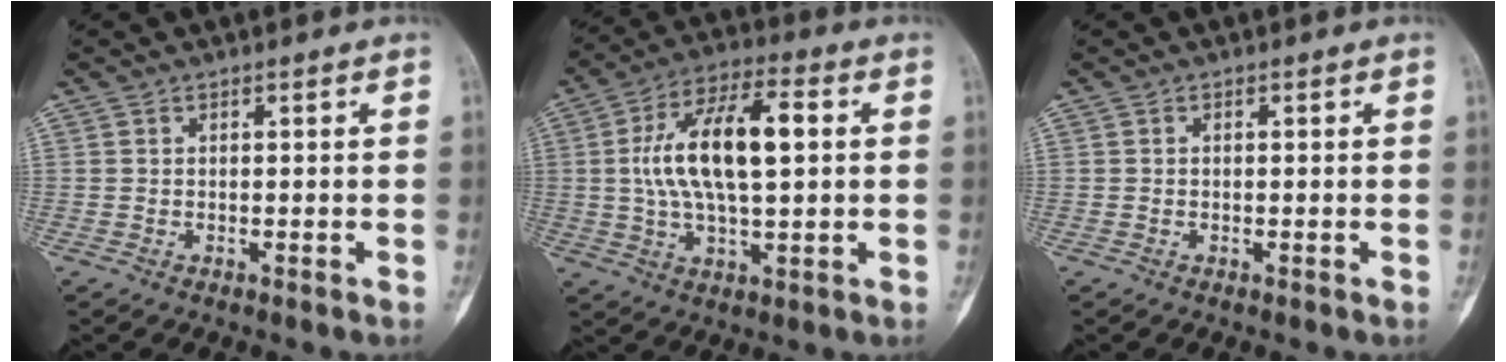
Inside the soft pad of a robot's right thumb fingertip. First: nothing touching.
{"total": 16.4, "force": [2.0, 6.9, 14.7], "torque": [-0.269, 0.021, 0.033]}
{"total": 0.0}